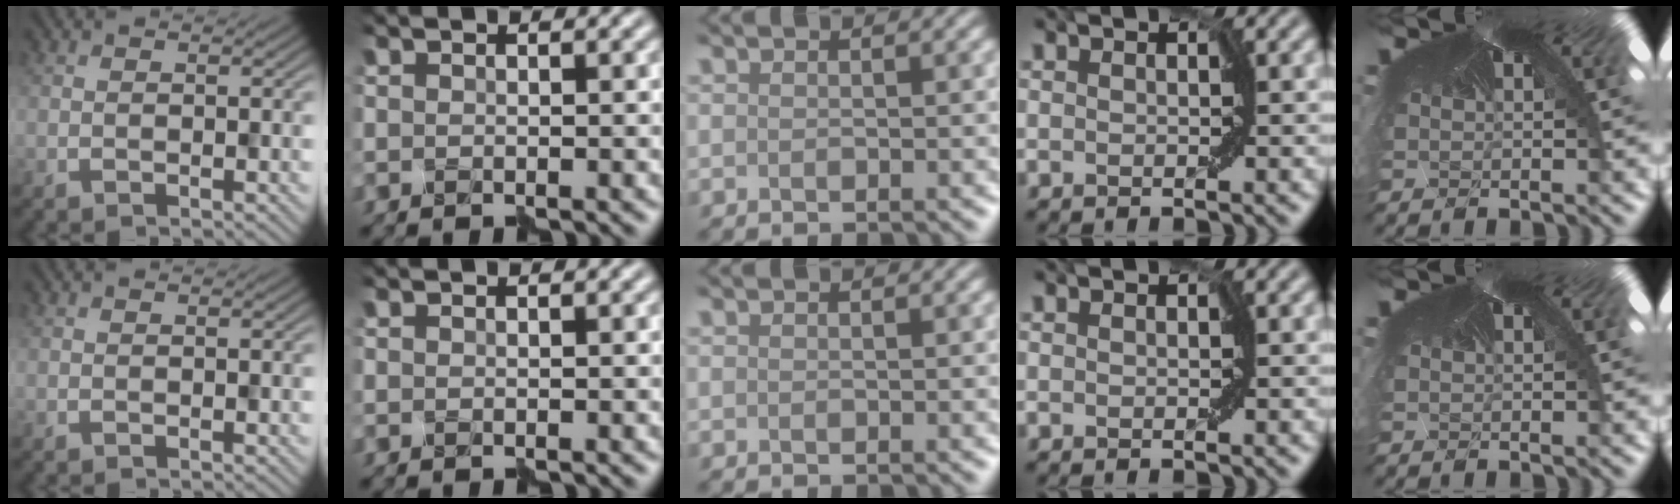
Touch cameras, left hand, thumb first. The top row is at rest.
{}